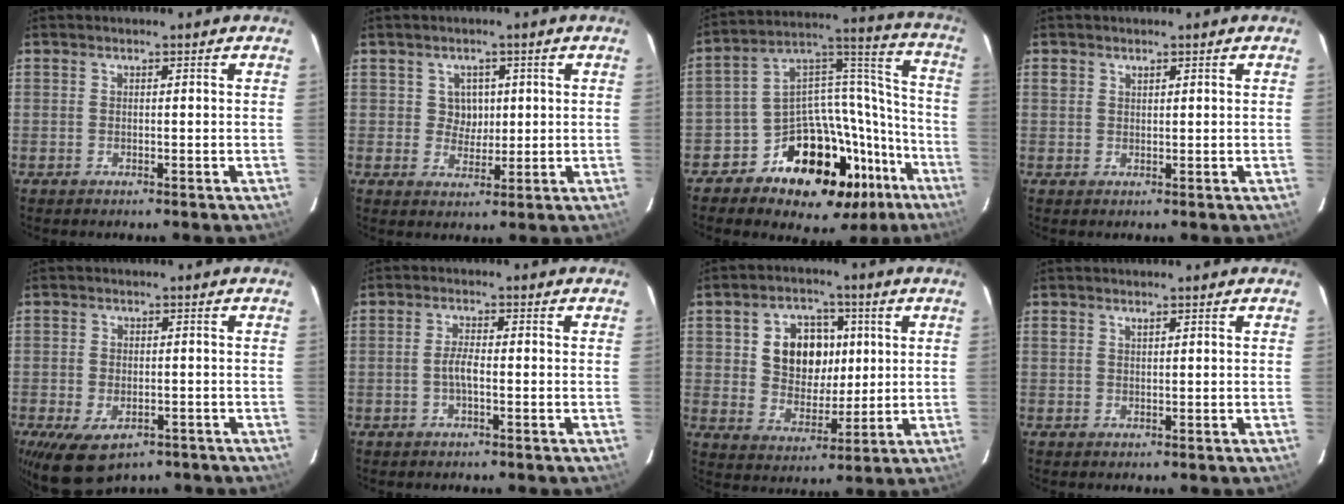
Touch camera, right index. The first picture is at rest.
{"total": 3.7, "force": [0.8, 3.5, 0.8], "torque": [-0.010, 0.010, 0.013]}
{"total": 23.8, "force": [-15.8, 14.7, 9.9], "torque": [-0.144, 0.094, -0.219]}
{"total": 1.1, "force": [0.6, 0.9, 0.3], "torque": [-0.005, 0.003, 0.011]}
{"total": 9.7, "force": [-5.4, 5.4, 6.0], "torque": [-0.128, -0.029, -0.082]}
{"total": 2.6, "force": [-0.8, 0.6, 2.4], "torque": [-0.048, 0.004, -0.016]}
{"total": 11.2, "force": [2.3, 8.6, 6.7], "torque": [-0.133, 0.023, 0.050]}
{"total": 0.7, "force": [0.5, 0.3, 0.3], "torque": [-0.005, 0.002, 0.008]}